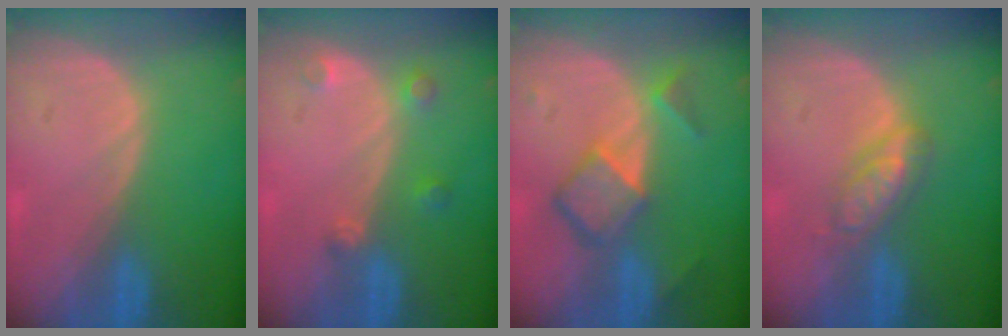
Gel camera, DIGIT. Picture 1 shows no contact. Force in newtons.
{"total": 2.6, "press": 2.6, "slide": 0.4}
{"total": 6.8, "press": 5.8, "slide": 3.6}
{"total": 4.6, "press": 4.5, "slide": 1.2}